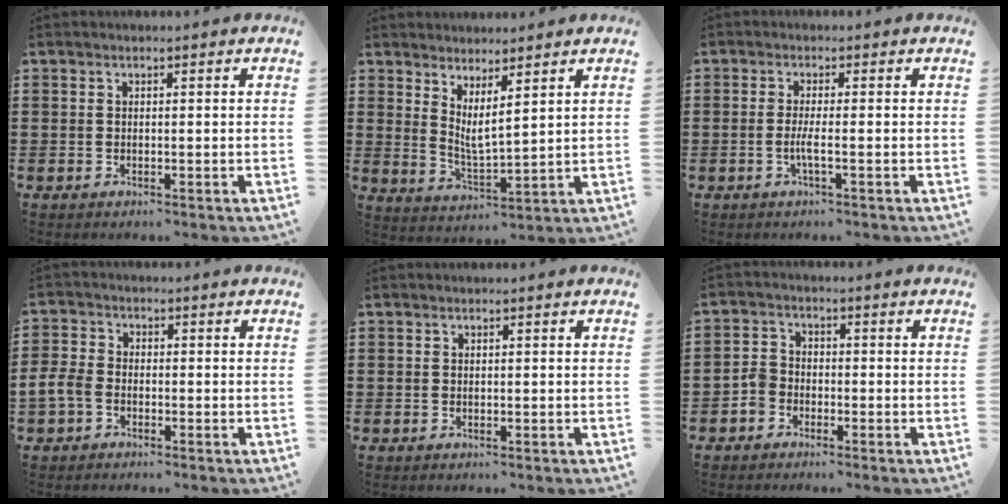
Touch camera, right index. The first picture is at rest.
{"total": 3.5, "force": [2.3, 0.5, 2.5], "torque": [-0.058, -0.011, 0.043]}
{"total": 2.6, "force": [-0.8, 0.1, 2.5], "torque": [-0.051, -0.006, -0.019]}
{"total": 3.5, "force": [-2.0, 2.3, 1.9], "torque": [-0.064, -0.003, -0.046]}
{"total": 0.0}
{"total": 3.2, "force": [-1.8, 2.3, 1.1], "torque": [-0.041, 0.004, -0.042]}